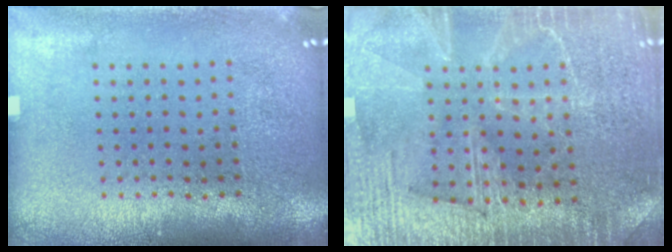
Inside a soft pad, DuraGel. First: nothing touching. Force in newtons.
{"total": 3.9, "press": 3.6, "slide": 1.3}